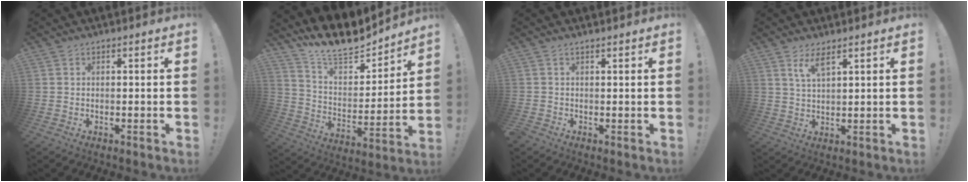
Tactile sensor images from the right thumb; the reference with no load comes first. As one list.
[{"total": 15.1, "force": [12.9, 5.4, 5.6], "torque": [-0.113, -0.097, 0.233]}, {"total": 0.9, "force": [0.1, 0.8, -0.3], "torque": [-0.001, 0.004, 0.004]}, {"total": 5.0, "force": [3.1, 1.1, 3.7], "torque": [-0.063, -0.011, 0.052]}]